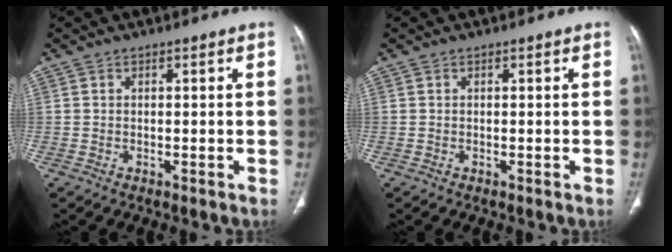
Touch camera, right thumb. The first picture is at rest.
{"total": 0.0}